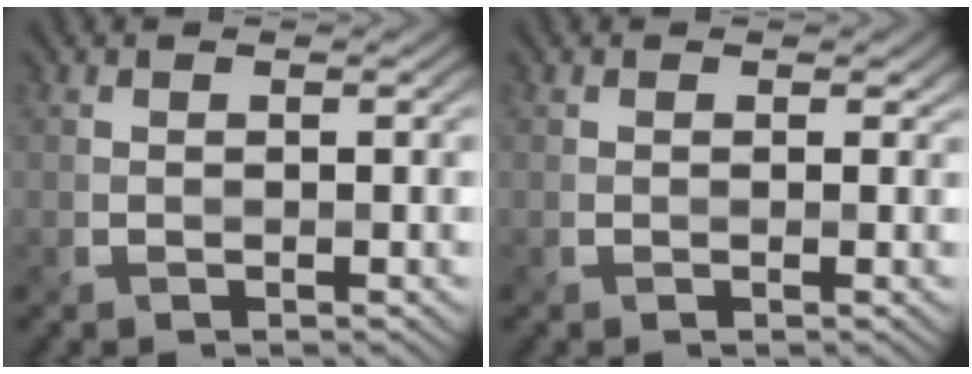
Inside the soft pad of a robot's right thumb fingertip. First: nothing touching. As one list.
[{"total": 0.8, "force": [0.3, 0.6, 0.3], "torque": [-0.005, 0.000, 0.005]}]